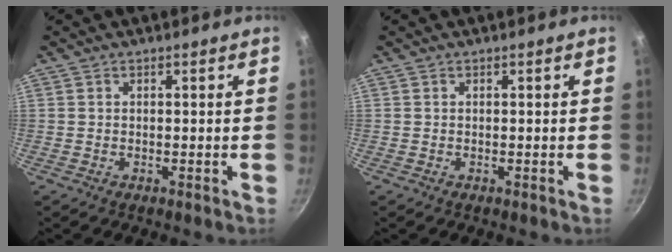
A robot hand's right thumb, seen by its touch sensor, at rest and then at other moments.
{"total": 0.0}